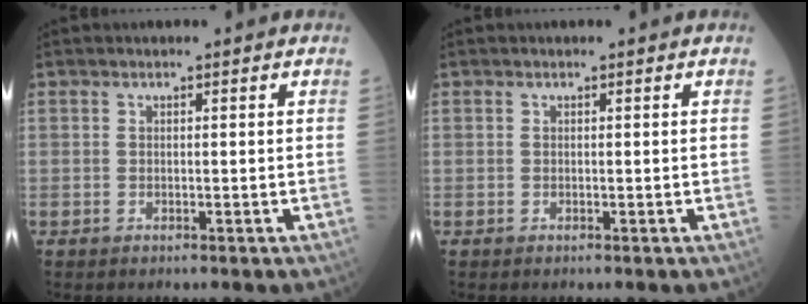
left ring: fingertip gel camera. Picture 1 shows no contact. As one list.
[{"total": 0.0}]